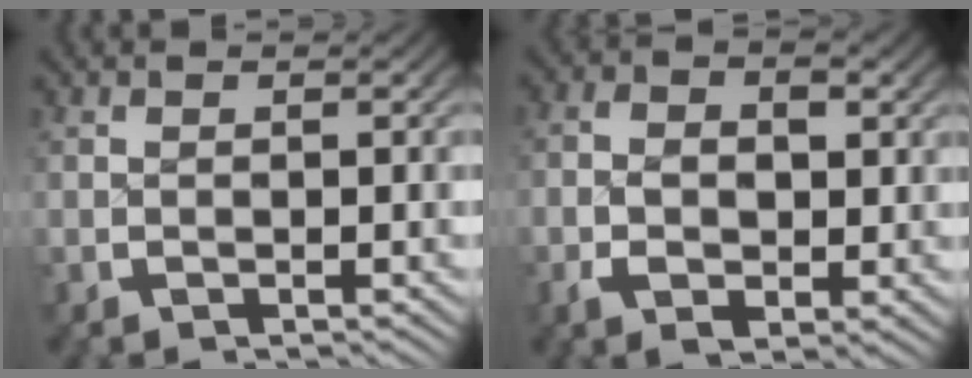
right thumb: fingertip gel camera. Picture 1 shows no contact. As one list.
[{"total": 3.7, "force": [-0.3, 2.3, 2.9], "torque": [-0.049, -0.009, -0.002]}]